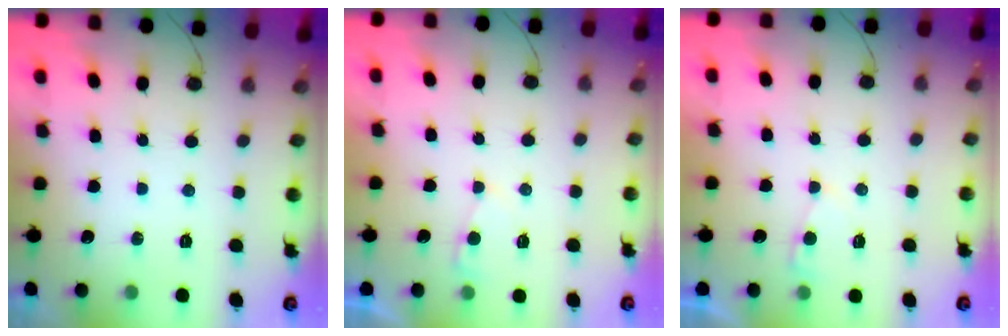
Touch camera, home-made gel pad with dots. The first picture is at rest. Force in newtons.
{"total": 2.0, "press": 2.0, "slide": 0.3}
{"total": 2.0, "press": 2.0, "slide": 0.3}